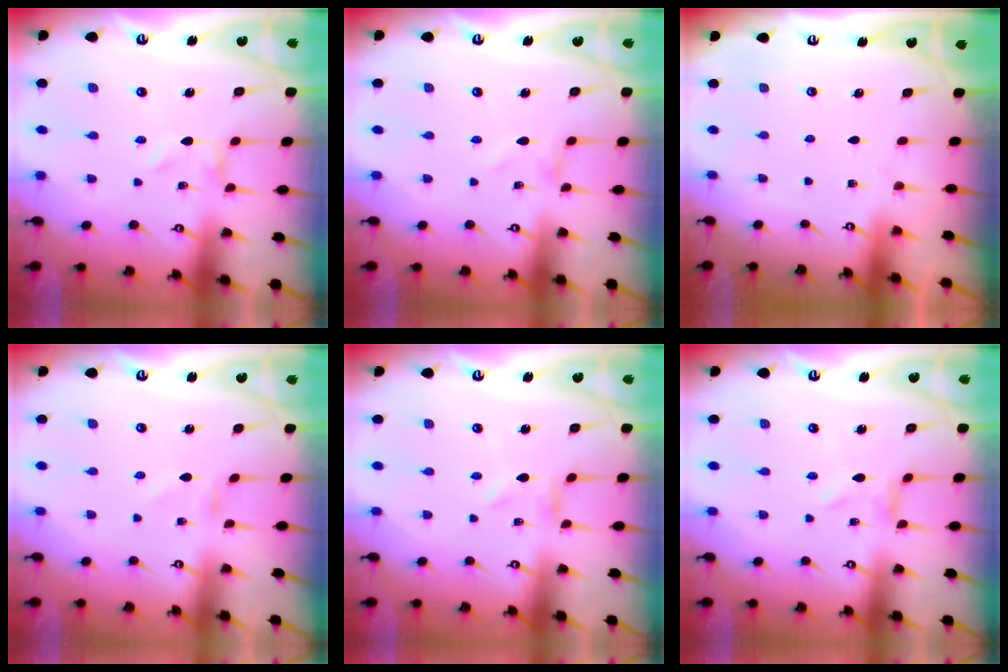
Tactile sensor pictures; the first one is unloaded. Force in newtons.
{"total": 0.0}
{"total": 0.0}
{"total": 0.9, "press": 0.8, "slide": 0.1}
{"total": 0.0}
{"total": 0.0}